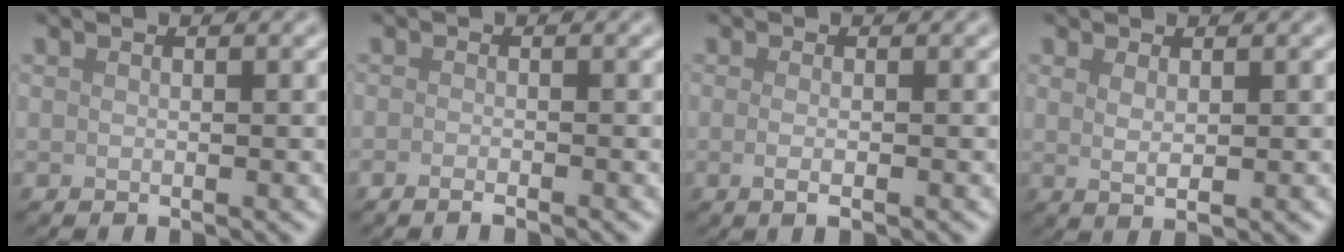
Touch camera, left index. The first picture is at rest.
{"total": 1.0, "force": [-0.8, 0.1, 0.7], "torque": [-0.010, -0.003, -0.016]}
{"total": 1.7, "force": [-0.5, 0.5, 1.6], "torque": [-0.023, -0.005, -0.012]}
{"total": 1.6, "force": [0.5, 0.4, 1.4], "torque": [-0.023, -0.003, 0.011]}